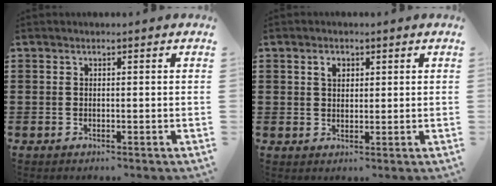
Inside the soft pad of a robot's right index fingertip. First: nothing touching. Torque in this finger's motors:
{"motor_torque": [0.03, -0.01, 0.03, 0.04]}